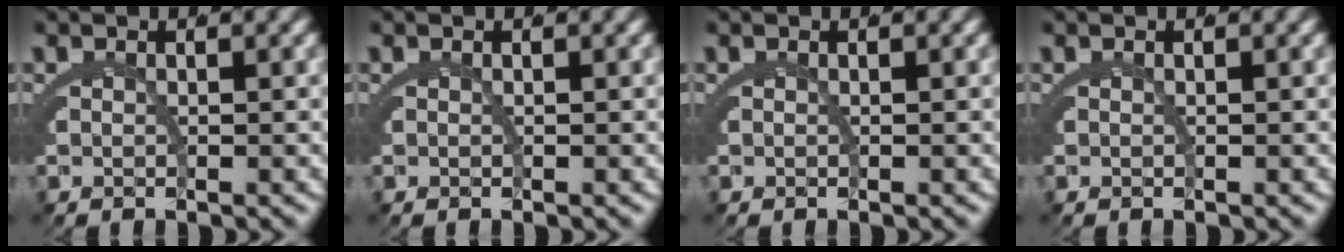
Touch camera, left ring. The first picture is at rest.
{"total": 0.0}
{"total": 0.0}
{"total": 0.0}